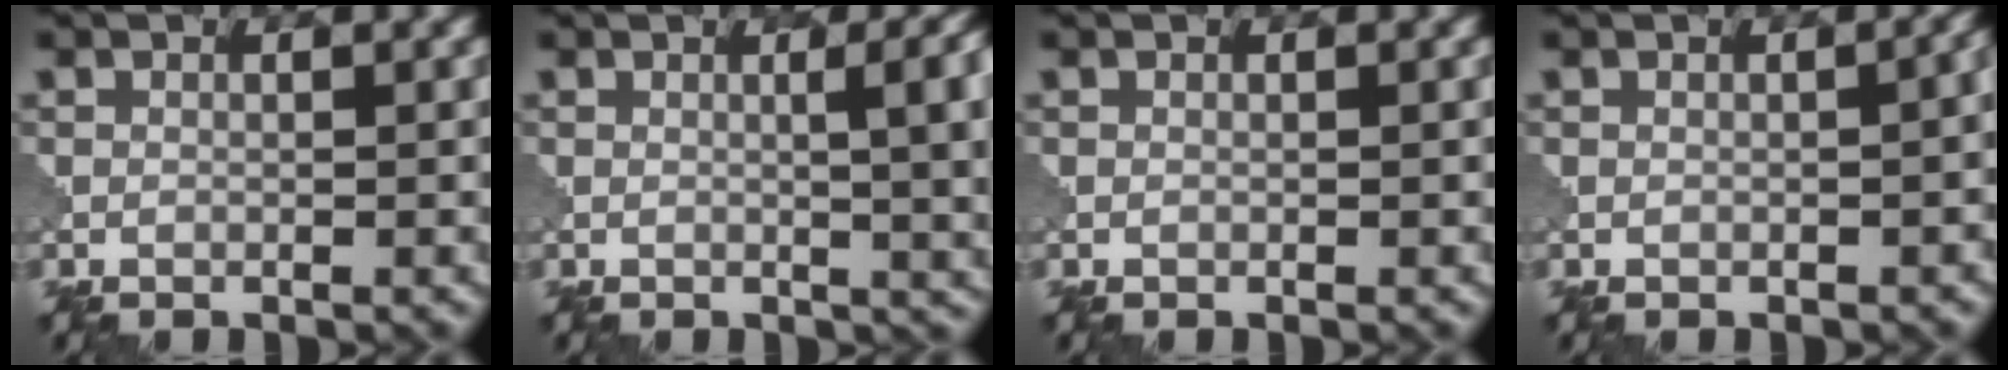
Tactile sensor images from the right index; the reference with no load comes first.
{"total": 7.2, "force": [0.5, 3.0, 6.6], "torque": [-0.039, 0.010, 0.009]}
{"total": 0.0}
{"total": 2.6, "force": [-0.7, 1.2, 2.2], "torque": [-0.012, 0.007, 0.001]}